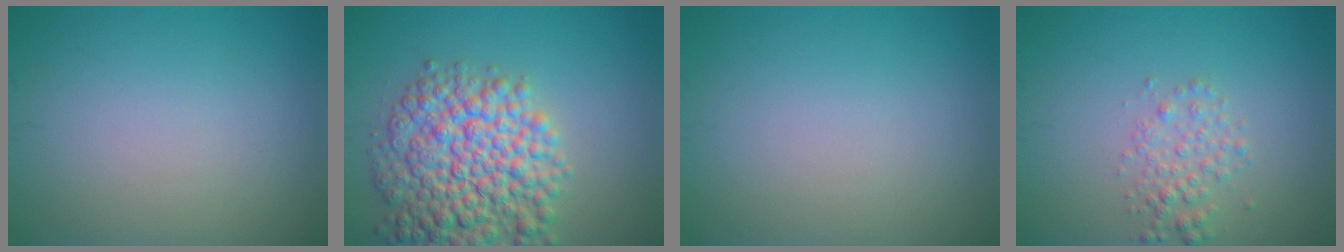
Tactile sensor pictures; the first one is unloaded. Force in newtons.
{"total": 9.7, "press": 9.7, "slide": 0.4}
{"total": 0.0}
{"total": 2.1, "press": 2.1, "slide": 0.1}